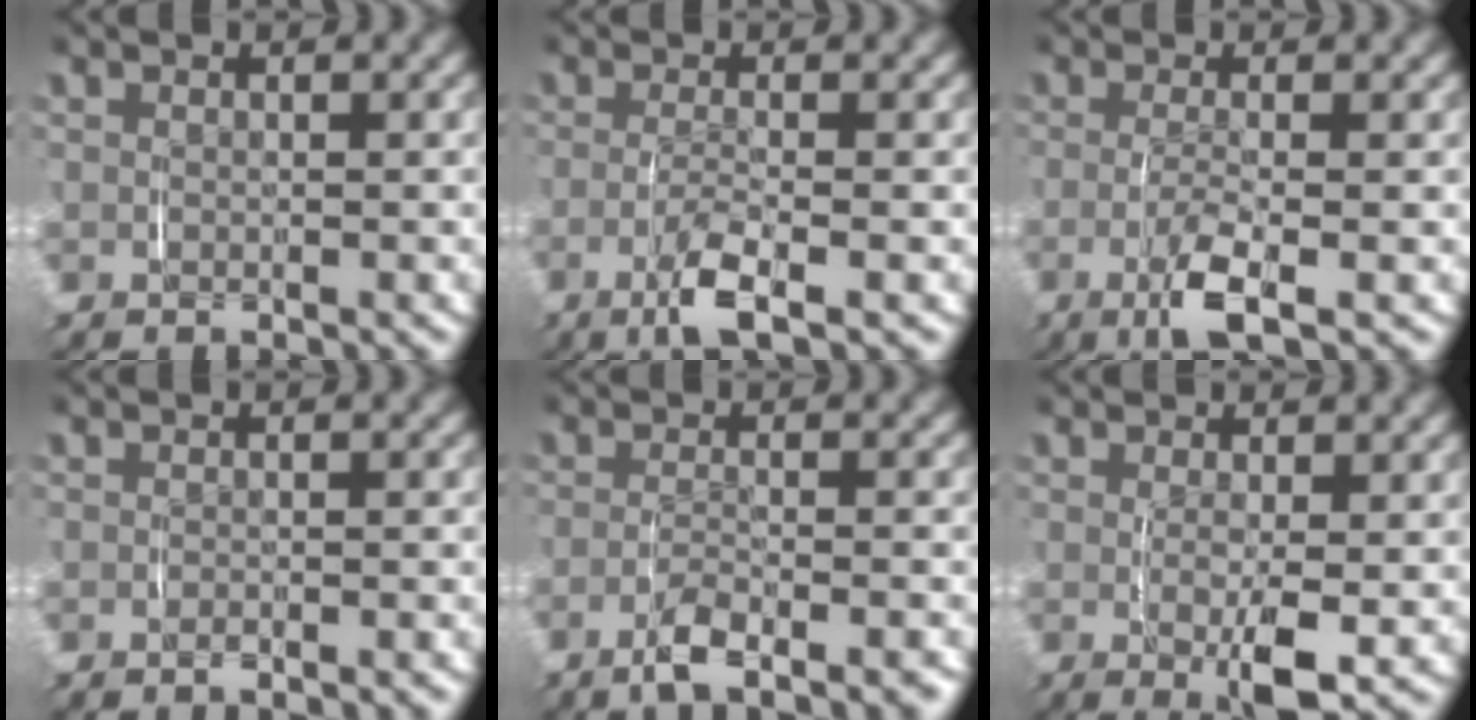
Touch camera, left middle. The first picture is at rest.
{"total": 3.3, "force": [-1.3, 0.5, 3.0], "torque": [-0.063, -0.012, -0.021]}
{"total": 3.8, "force": [-1.2, 0.6, 3.5], "torque": [-0.071, -0.013, -0.017]}
{"total": 0.7, "force": [-0.6, 0.1, 0.3], "torque": [-0.008, 0.002, -0.011]}
{"total": 2.7, "force": [-1.9, 0.4, 2.0], "torque": [-0.040, -0.002, -0.033]}
{"total": 3.4, "force": [-0.3, 0.8, 3.3], "torque": [-0.050, -0.013, -0.002]}